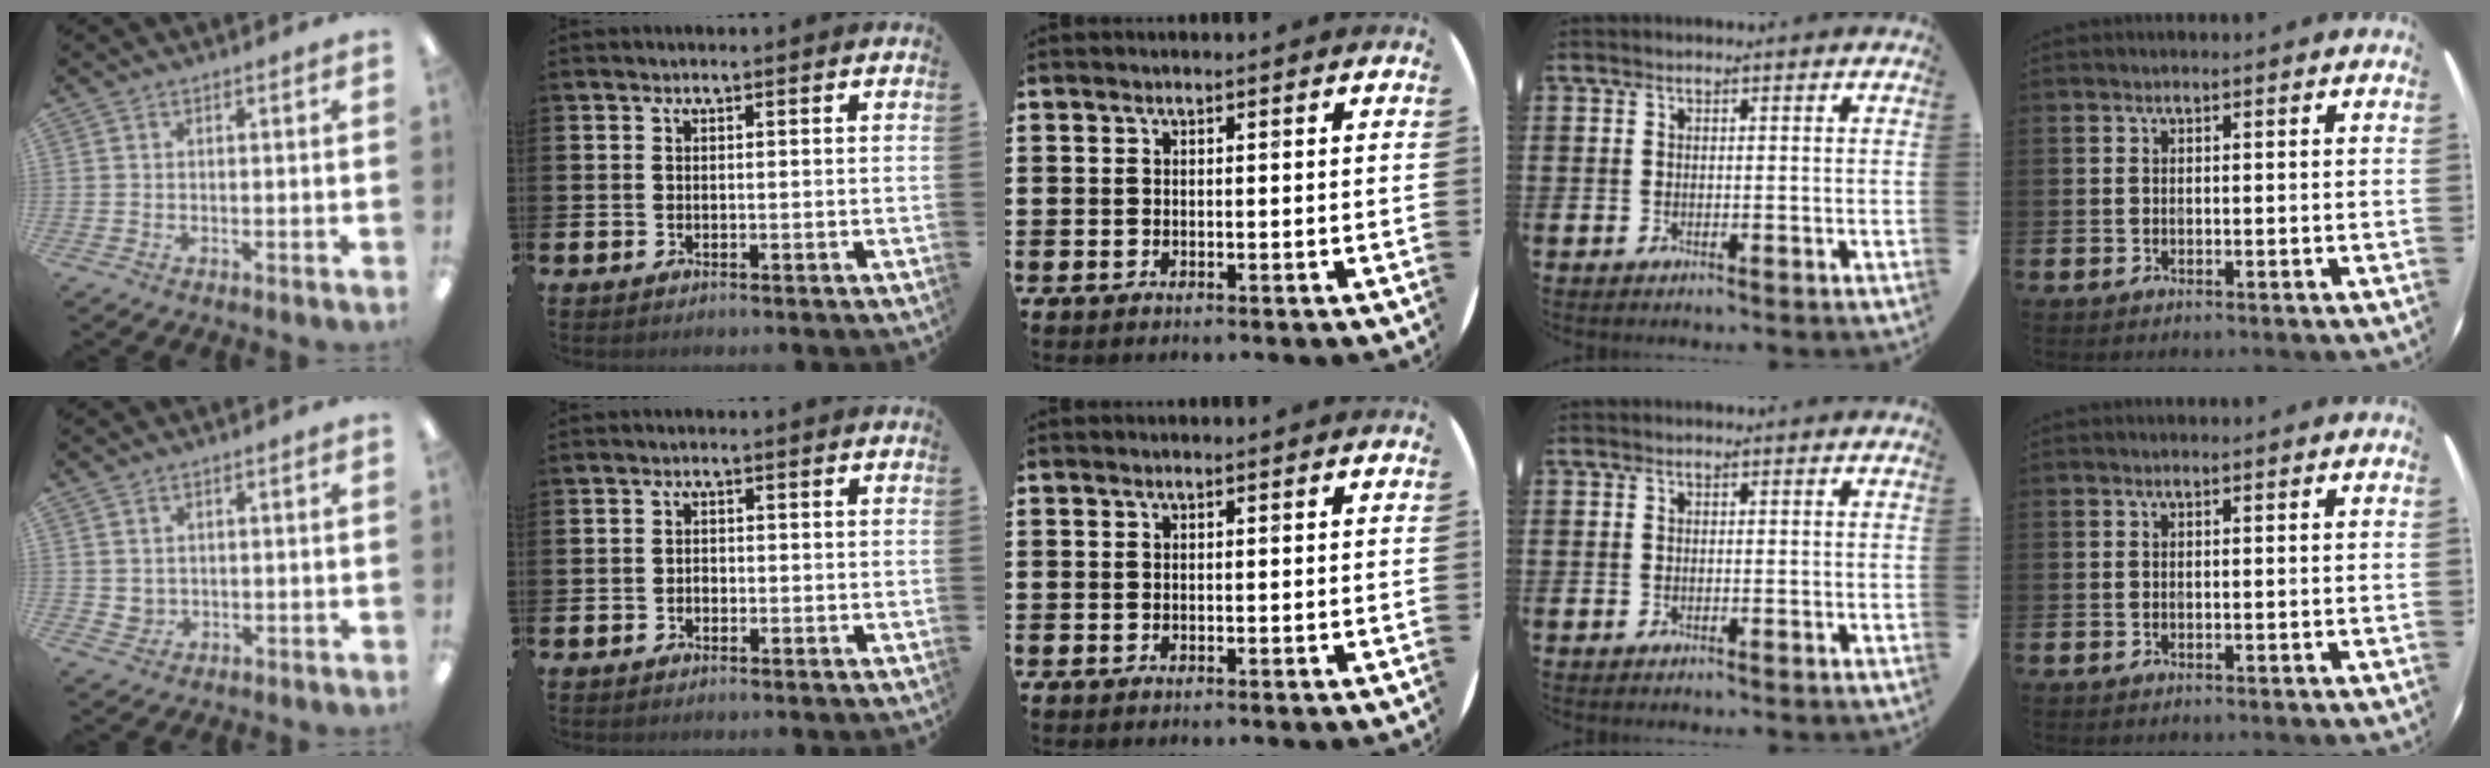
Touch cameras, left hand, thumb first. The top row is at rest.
{"thumb": {"total": 2.4, "force": [1.1, 2.1, 0.5], "torque": [-0.004, -0.003, 0.020]}, "index": {"total": 1.0, "force": [-0.5, 0.7, 0.3], "torque": [-0.005, 0.002, -0.012]}}